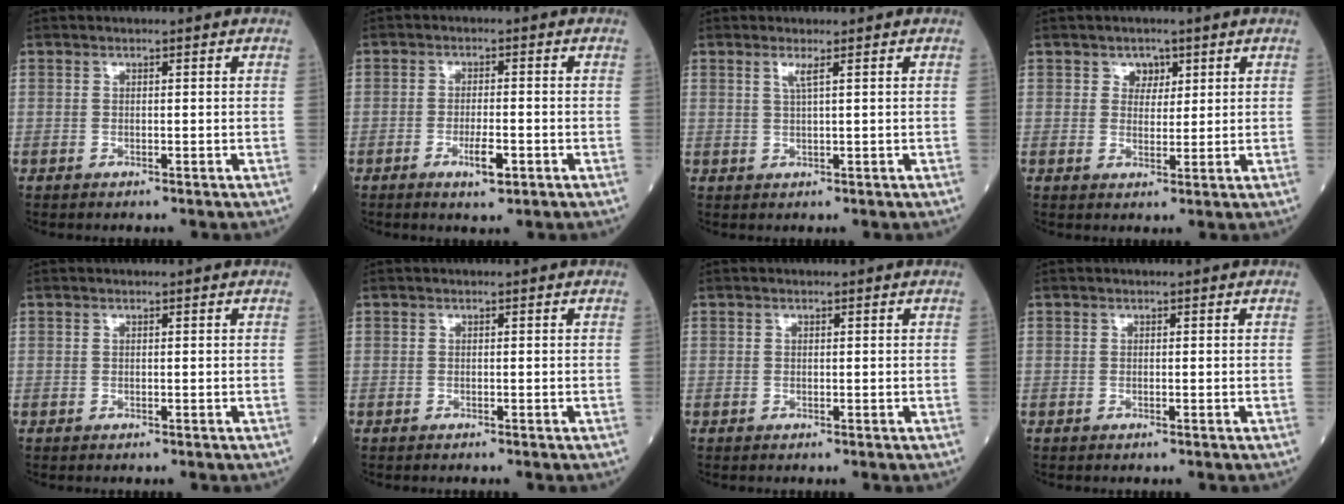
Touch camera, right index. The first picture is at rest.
{"total": 3.8, "force": [-1.8, 0.7, 3.3], "torque": [-0.060, -0.001, -0.029]}
{"total": 1.6, "force": [0.8, -0.3, 1.3], "torque": [-0.032, -0.001, 0.016]}
{"total": 2.6, "force": [1.4, 2.0, 0.9], "torque": [-0.008, 0.002, 0.019]}
{"total": 0.0}
{"total": 0.0}
{"total": 0.0}
{"total": 0.0}